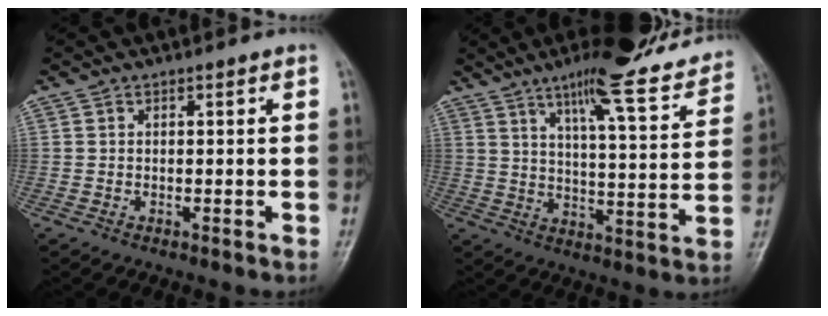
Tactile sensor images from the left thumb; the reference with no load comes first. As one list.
[{"total": 17.1, "force": [13.0, 3.0, 10.7], "torque": [-0.133, -0.065, 0.189]}]